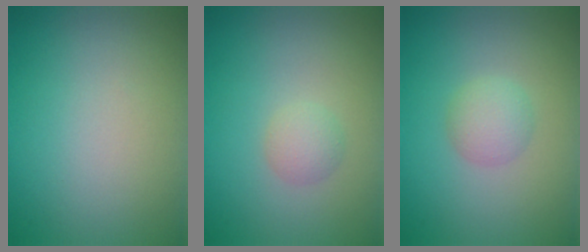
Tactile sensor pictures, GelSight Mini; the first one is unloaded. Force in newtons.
{"total": 1.5, "press": 1.4, "slide": 0.1}
{"total": 2.0, "press": 2.0, "slide": 0.1}